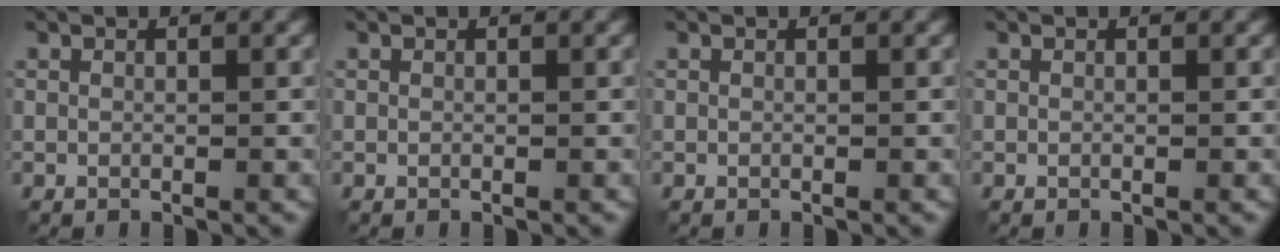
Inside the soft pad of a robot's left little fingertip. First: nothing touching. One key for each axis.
{"total": 0.0}
{"total": 0.0}
{"total": 0.0}